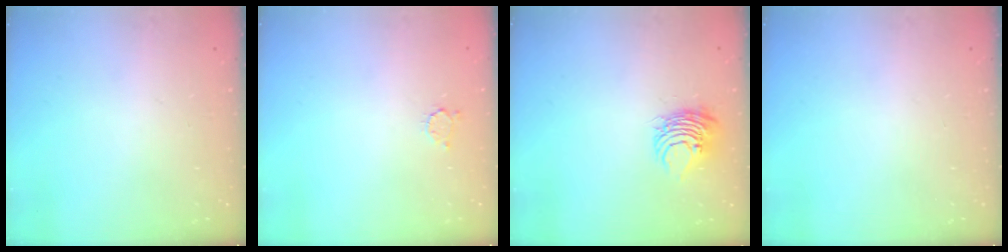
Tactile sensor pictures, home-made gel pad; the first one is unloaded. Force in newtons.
{"total": 2.7, "press": 2.7, "slide": 0.3}
{"total": 8.0, "press": 8.0, "slide": 0.3}
{"total": 0.0}